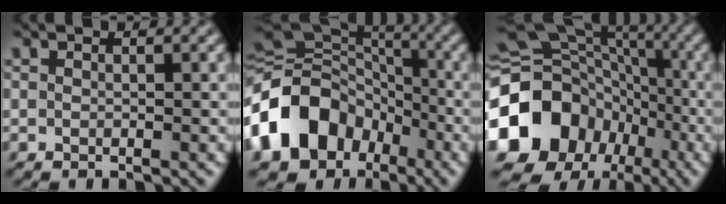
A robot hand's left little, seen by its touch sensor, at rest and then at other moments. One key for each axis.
{"total": 14.6, "fx": -5.5, "fy": 11.4, "fz": 7.3, "tx": -0.179, "ty": -0.012, "tz": -0.114}
{"total": 18.2, "fx": -5.6, "fy": 15.4, "fz": 7.9, "tx": -0.181, "ty": 0.002, "tz": -0.131}